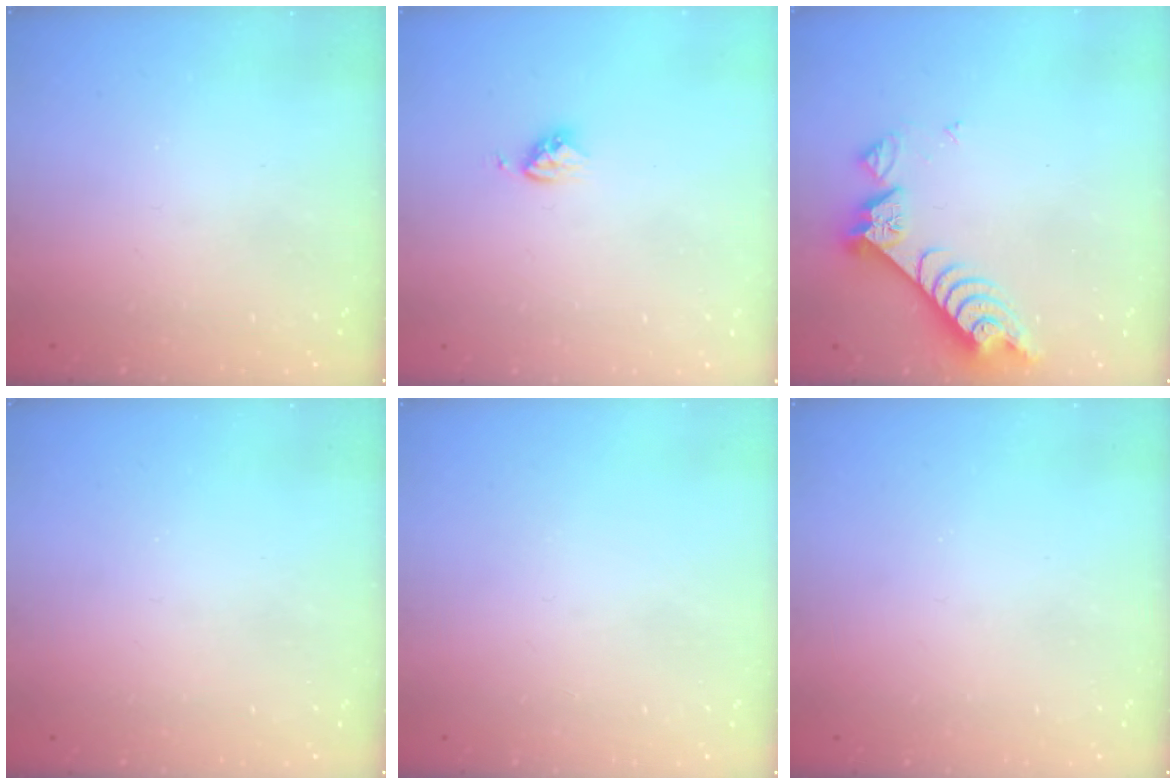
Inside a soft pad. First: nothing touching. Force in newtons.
{"total": 3.9, "press": 3.8, "slide": 0.4}
{"total": 8.5, "press": 8.4, "slide": 0.8}
{"total": 0.0}
{"total": 0.0}
{"total": 0.0}